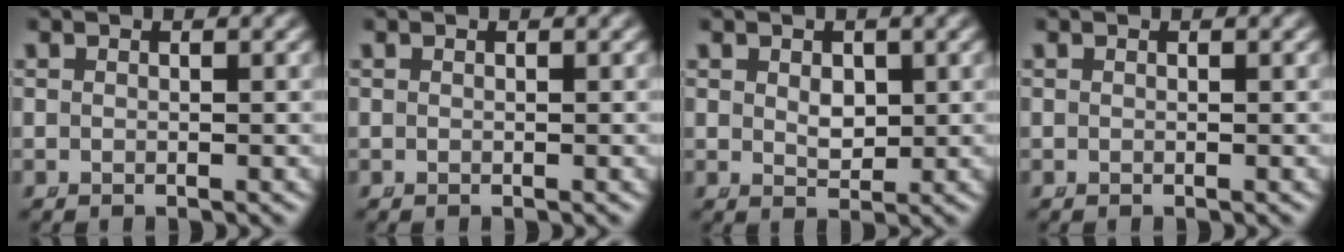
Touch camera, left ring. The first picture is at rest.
{"total": 0.0}
{"total": 1.8, "force": [0.5, 1.2, 1.3], "torque": [-0.023, -0.021, 0.023]}
{"total": 0.0}